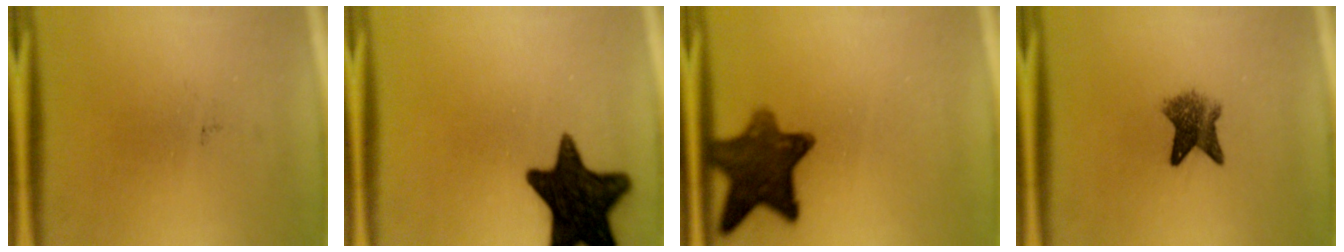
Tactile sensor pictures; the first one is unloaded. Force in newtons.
{"total": 16.2}
{"total": 10.5}
{"total": 4.9}